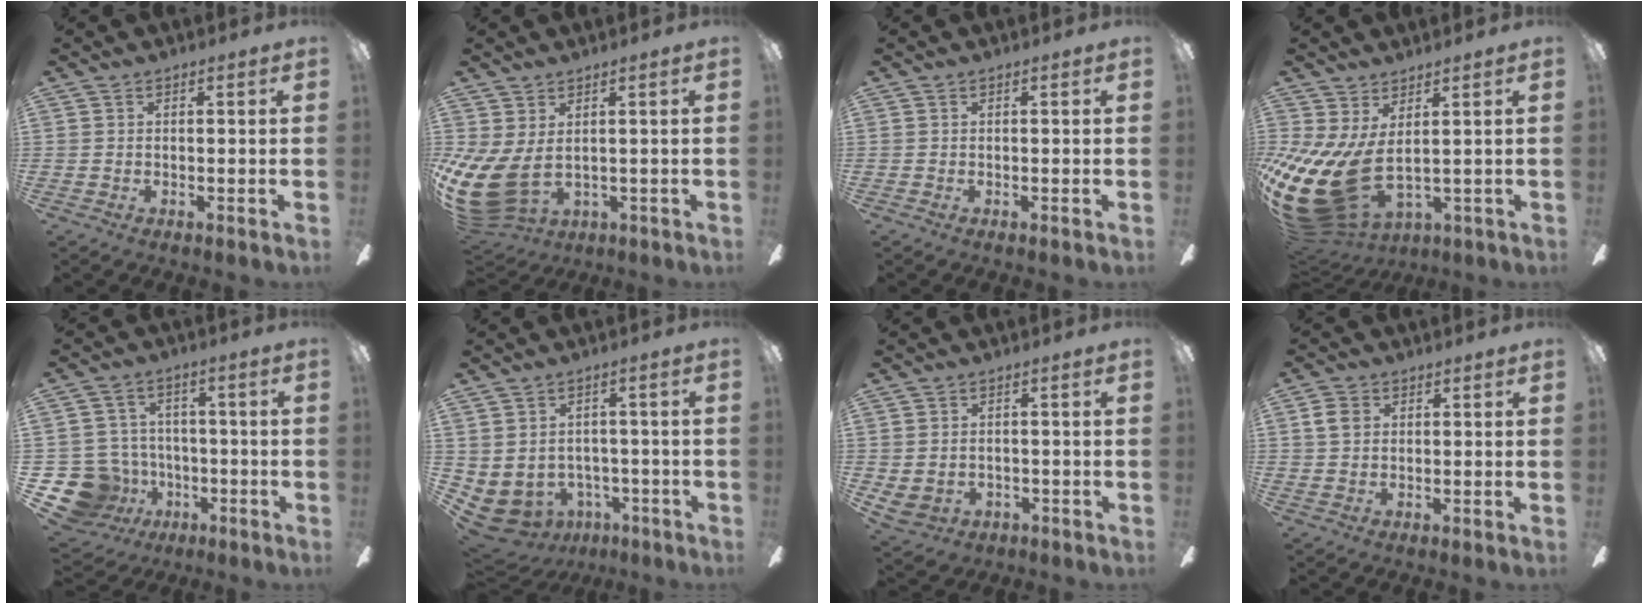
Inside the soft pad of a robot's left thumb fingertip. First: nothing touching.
{"total": 11.0, "force": [-0.2, 6.5, 8.9], "torque": [-0.206, -0.018, 0.003]}
{"total": 0.0}
{"total": 17.0, "force": [-2.2, 9.0, 14.3], "torque": [-0.312, -0.029, -0.020]}
{"total": 13.3, "force": [-4.7, 11.7, 4.2], "torque": [-0.121, 0.031, -0.071]}
{"total": 5.3, "force": [-2.7, 4.3, 1.6], "torque": [-0.069, 0.001, -0.049]}
{"total": 2.6, "force": [0.1, 2.4, 1.1], "torque": [-0.030, -0.001, 0.001]}
{"total": 3.9, "force": [1.2, 2.9, 2.3], "torque": [-0.040, 0.004, 0.020]}